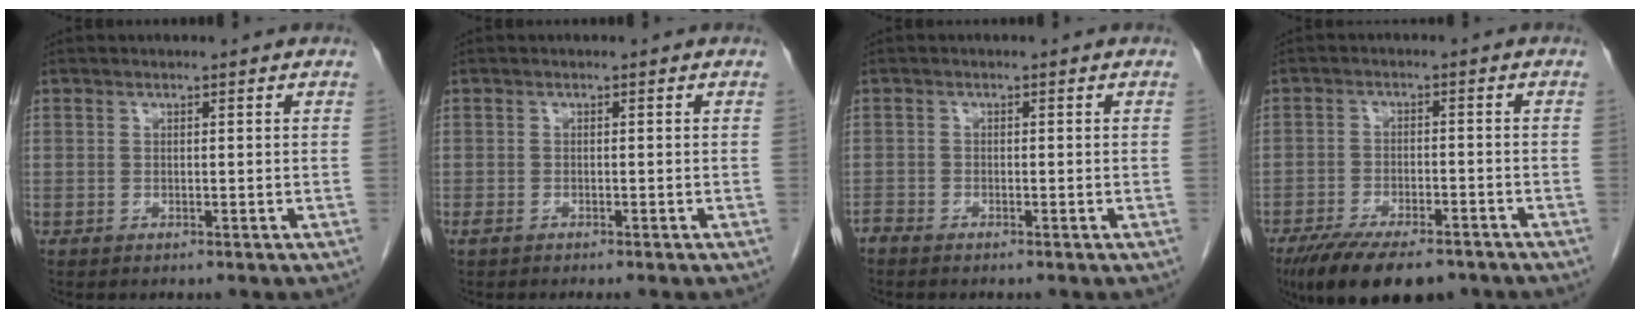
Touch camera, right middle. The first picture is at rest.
{"total": 2.3, "force": [-1.9, 0.6, 1.3], "torque": [-0.018, -0.005, -0.024]}
{"total": 1.0, "force": [-1.0, 0.1, 0.1], "torque": [-0.005, -0.002, -0.022]}
{"total": 12.9, "force": [-9.7, 4.3, 7.4], "torque": [-0.126, -0.018, -0.152]}